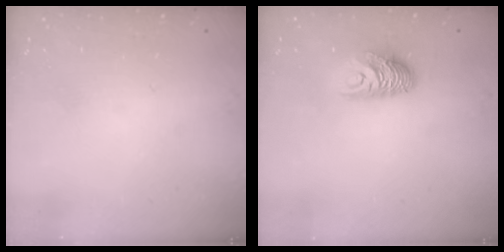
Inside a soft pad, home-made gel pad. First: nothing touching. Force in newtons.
{"total": 8.9, "press": 8.9, "slide": 0.3}